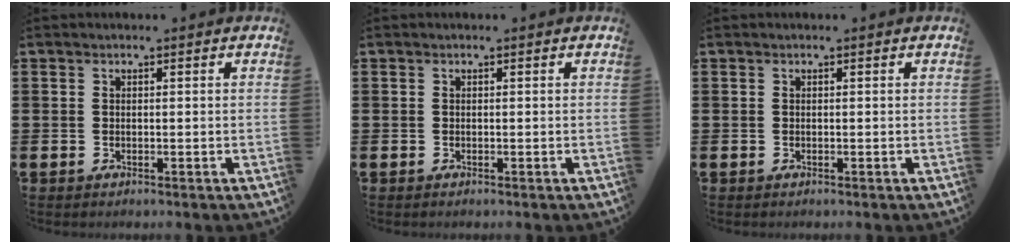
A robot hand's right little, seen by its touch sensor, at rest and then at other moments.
{"total": 0.0}
{"total": 0.0}